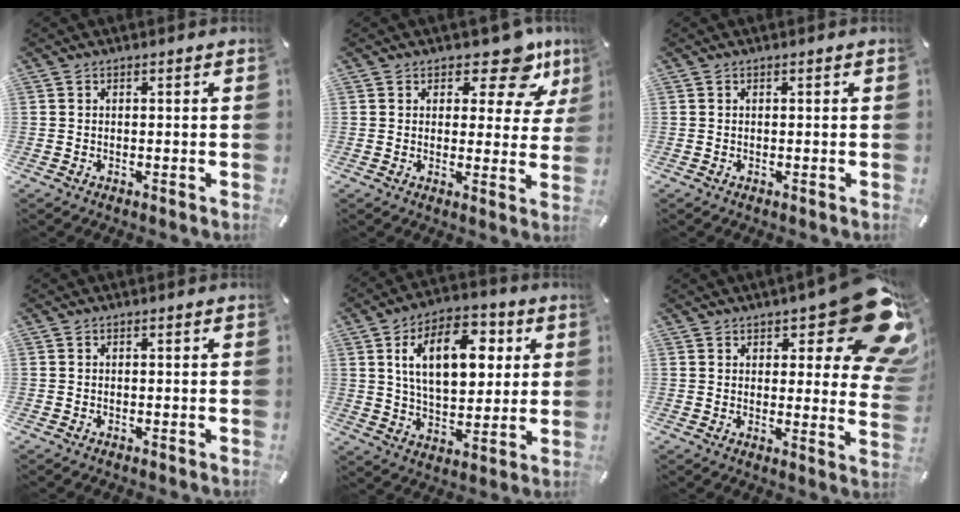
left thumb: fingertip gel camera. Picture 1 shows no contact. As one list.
[{"total": 10.7, "force": [6.8, 4.8, 6.7], "torque": [-0.075, -0.046, 0.113]}, {"total": 0.0}, {"total": 0.0}, {"total": 16.7, "force": [5.5, 9.8, 12.4], "torque": [-0.207, 0.006, 0.094]}, {"total": 18.4, "force": [10.8, 6.8, 13.2], "torque": [-0.152, -0.086, 0.183]}]